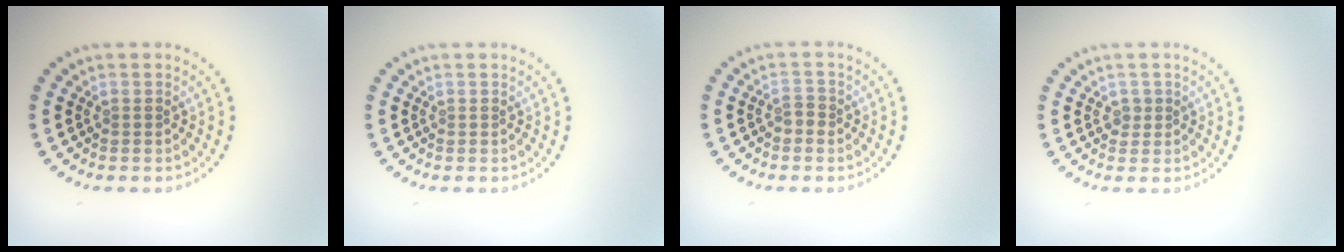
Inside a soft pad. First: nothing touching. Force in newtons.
{"total": 0.0}
{"total": 1.2, "press": 1.1, "slide": 0.5}
{"total": 0.9, "press": 0.8, "slide": 0.5}